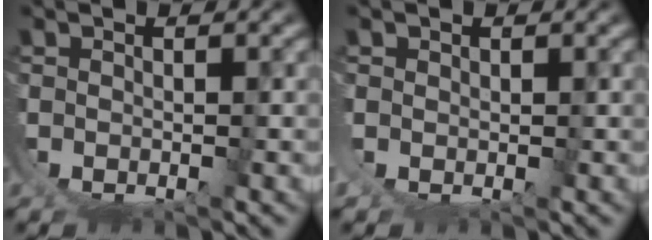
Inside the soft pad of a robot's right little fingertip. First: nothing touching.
{"total": 0.7, "force": [0.6, 0.3, 0.2], "torque": [-0.014, -0.007, 0.018]}